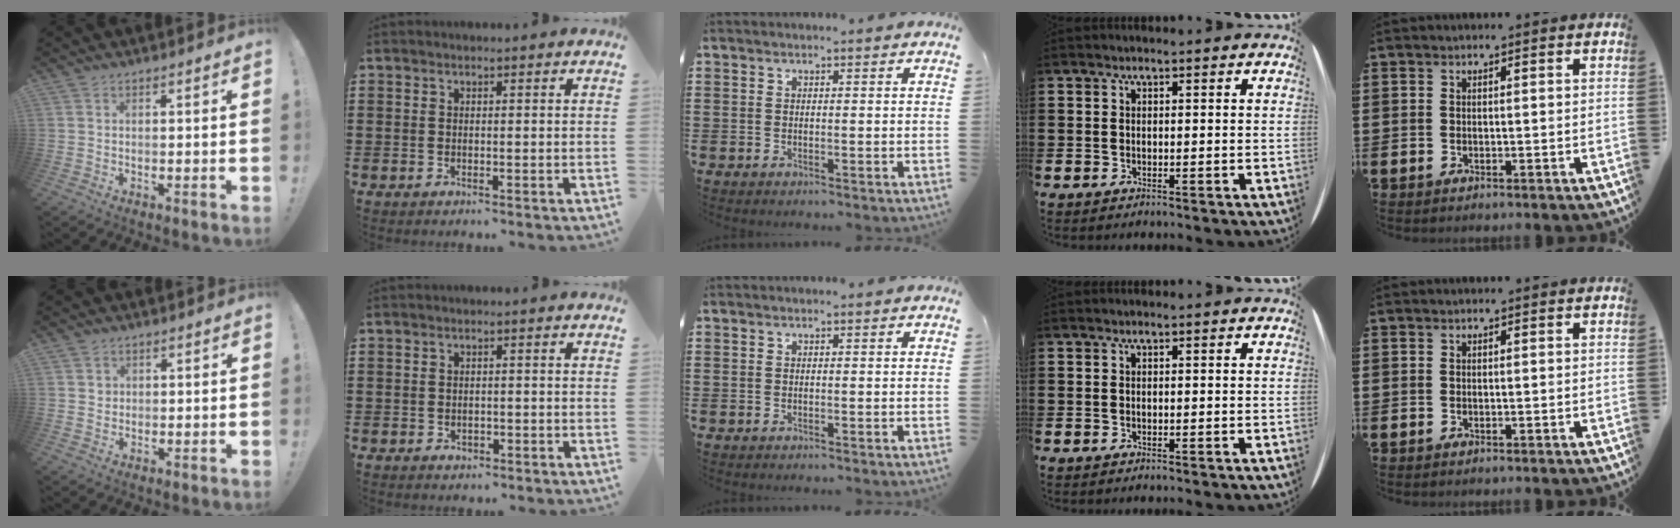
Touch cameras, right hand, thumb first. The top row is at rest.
{"thumb": {"total": 1.7, "force": [0.5, 1.6, 0.1], "torque": [0.009, -0.003, 0.006]}, "index": {"total": 0.9, "force": [-0.5, 0.6, 0.5], "torque": [-0.012, -0.002, -0.010]}}